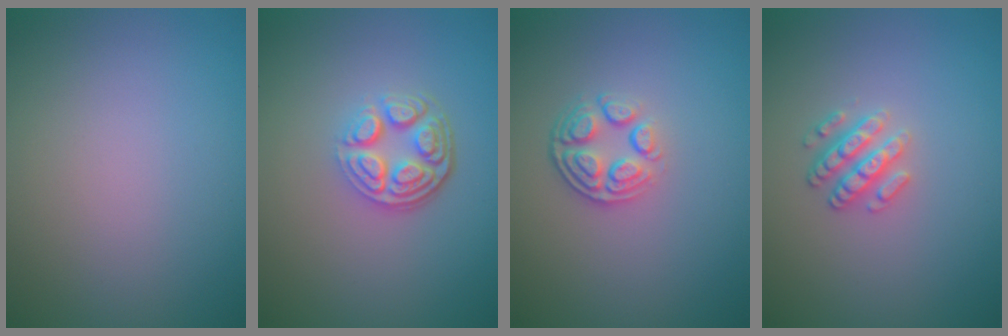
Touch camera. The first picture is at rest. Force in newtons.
{"total": 4.7, "press": 3.4, "slide": 3.1}
{"total": 4.0, "press": 2.8, "slide": 2.8}
{"total": 2.5, "press": 2.3, "slide": 0.9}